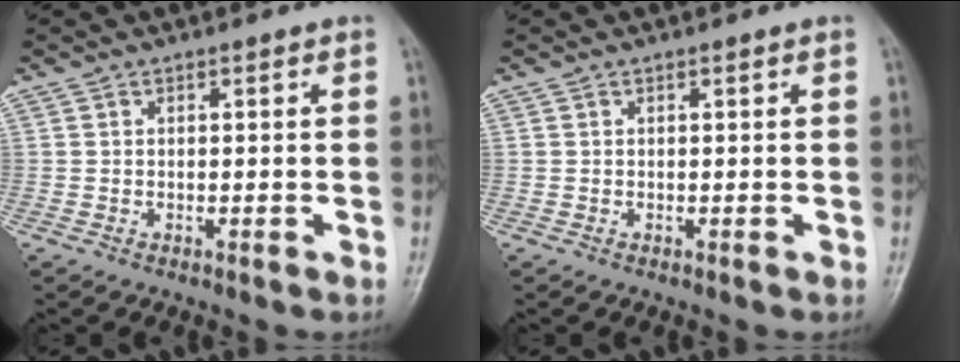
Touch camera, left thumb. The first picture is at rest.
{"total": 0.0}